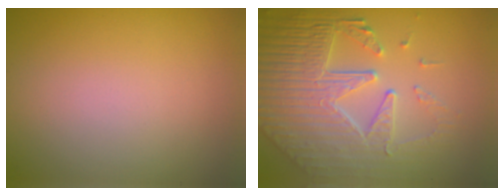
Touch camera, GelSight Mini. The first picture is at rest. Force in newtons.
{"total": 8.8, "press": 6.0, "slide": 6.4}